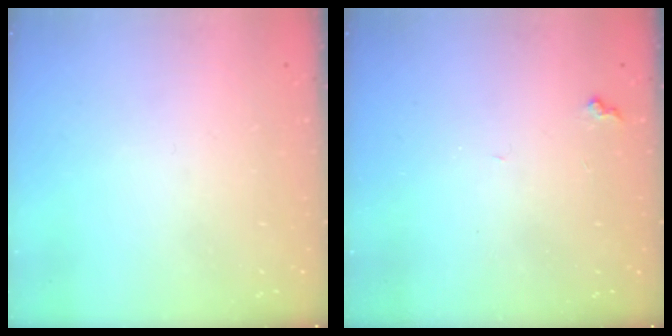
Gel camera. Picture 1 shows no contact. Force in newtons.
{"total": 6.1, "press": 6.1, "slide": 0.7}